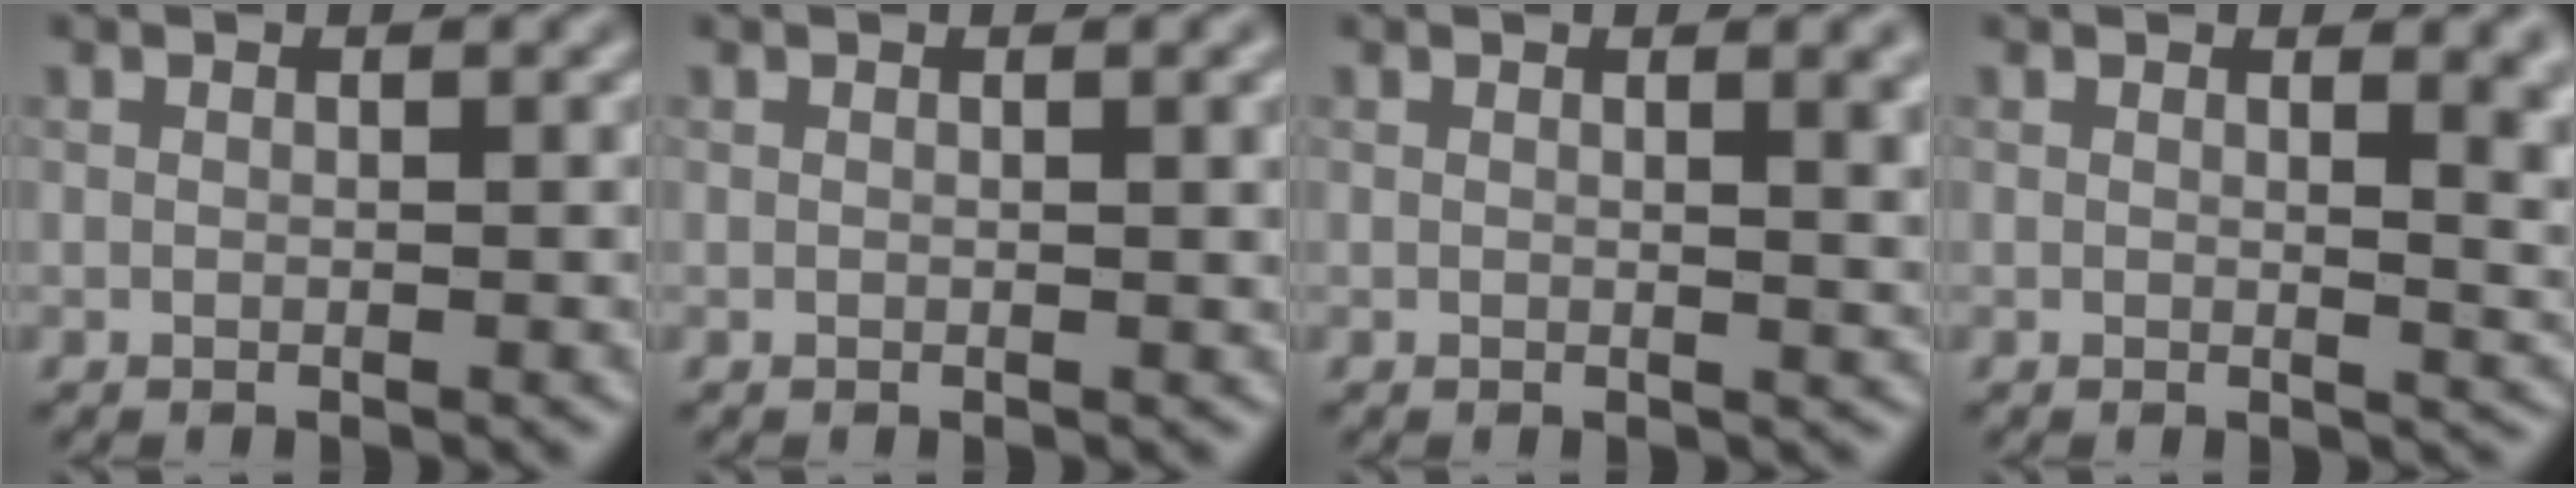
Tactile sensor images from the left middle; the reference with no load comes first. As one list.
[{"total": 1.8, "force": [0.6, 0.6, 1.6], "torque": [-0.016, 0.005, 0.006]}, {"total": 3.6, "force": [1.2, 1.3, 3.1], "torque": [-0.024, 0.003, 0.014]}, {"total": 5.0, "force": [1.9, 2.1, 4.1], "torque": [-0.022, -0.002, 0.026]}]